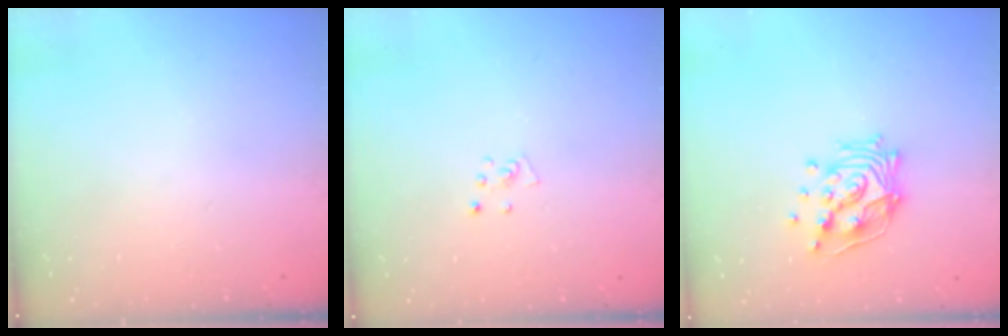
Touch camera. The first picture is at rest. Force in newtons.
{"total": 3.1, "press": 3.1, "slide": 0.3}
{"total": 14.4, "press": 14.3, "slide": 1.7}